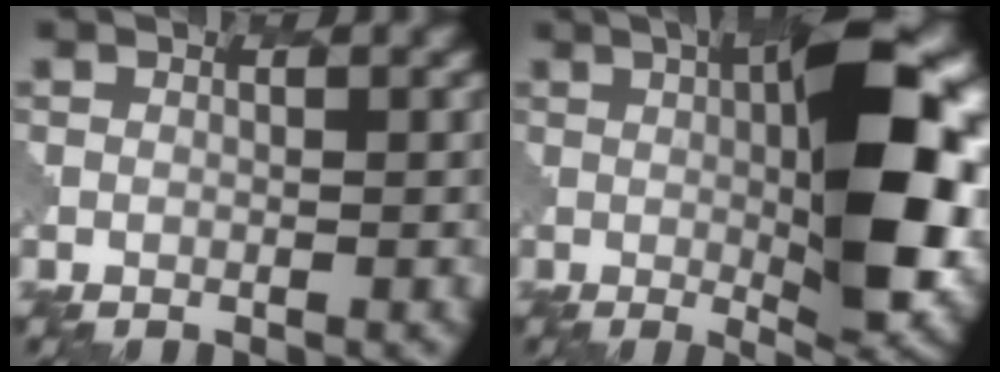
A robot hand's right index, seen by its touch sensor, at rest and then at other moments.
{"total": 12.5, "force": [1.4, 3.1, 12.1], "torque": [-0.154, 0.009, 0.007]}